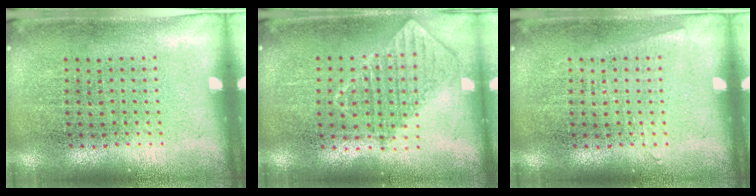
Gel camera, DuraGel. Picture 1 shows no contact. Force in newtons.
{"total": 0.9, "press": 0.8, "slide": 0.2}
{"total": 0.7, "press": 0.7, "slide": 0.0}